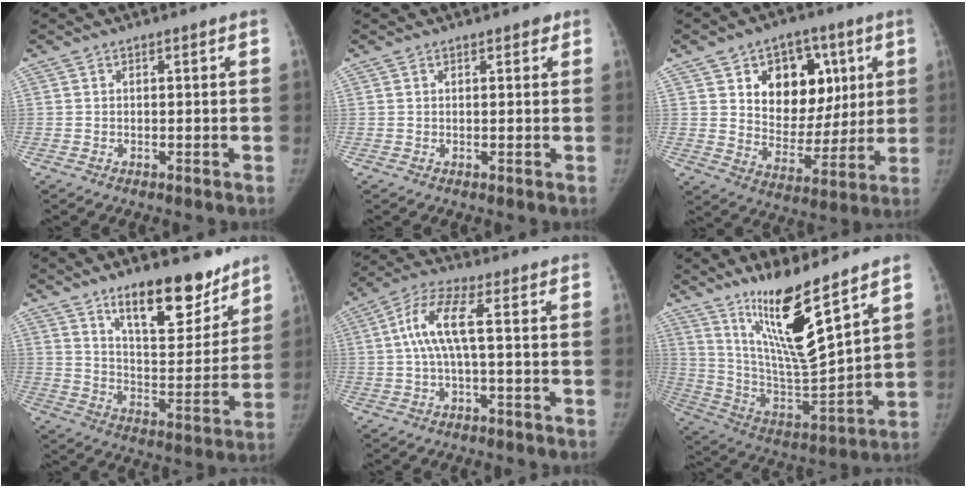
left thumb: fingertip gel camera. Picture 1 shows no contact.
{"total": 1.0, "force": [0.7, 0.6, 0.5], "torque": [0.003, -0.001, 0.004]}
{"total": 16.6, "force": [5.4, 12.1, 10.0], "torque": [-0.088, -0.022, 0.094]}
{"total": 16.5, "force": [11.8, 6.4, 9.6], "torque": [-0.091, -0.090, 0.190]}
{"total": 6.7, "force": [-0.3, 1.4, 6.6], "torque": [-0.151, 0.036, -0.008]}
{"total": 17.4, "force": [11.7, 2.1, 12.7], "torque": [-0.204, -0.082, 0.225]}